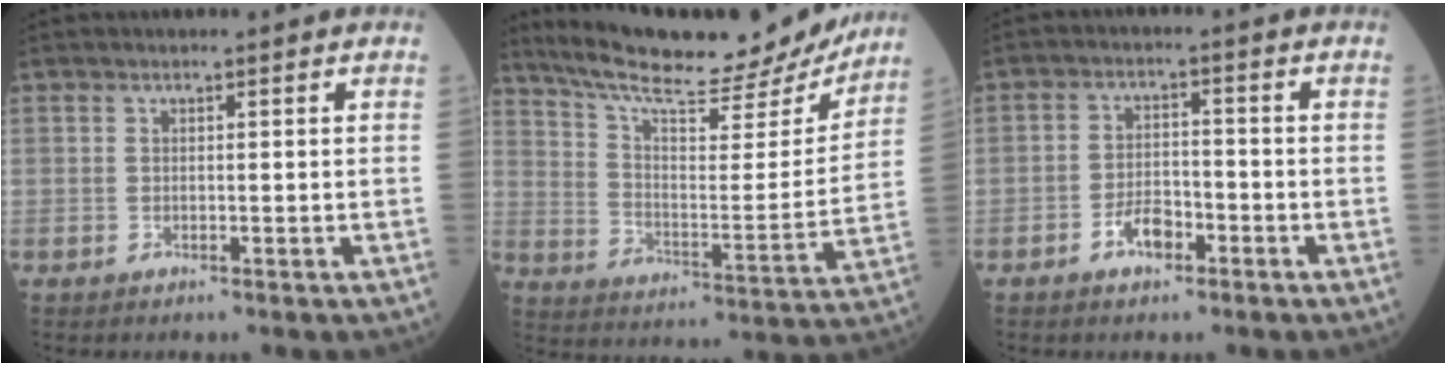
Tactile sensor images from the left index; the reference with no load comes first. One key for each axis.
{"total": 21.3, "fx": 19.4, "fy": 3.4, "fz": 8.1, "tx": -0.136, "ty": -0.026, "tz": 0.279}
{"total": 4.2, "fx": -2.5, "fy": 2.0, "fz": 2.7, "tx": -0.052, "ty": 0.006, "tz": -0.047}